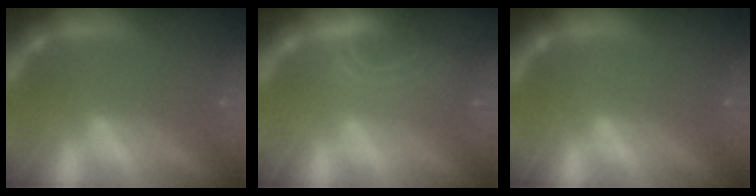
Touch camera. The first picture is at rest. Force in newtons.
{"total": 5.1}
{"total": 0.0}